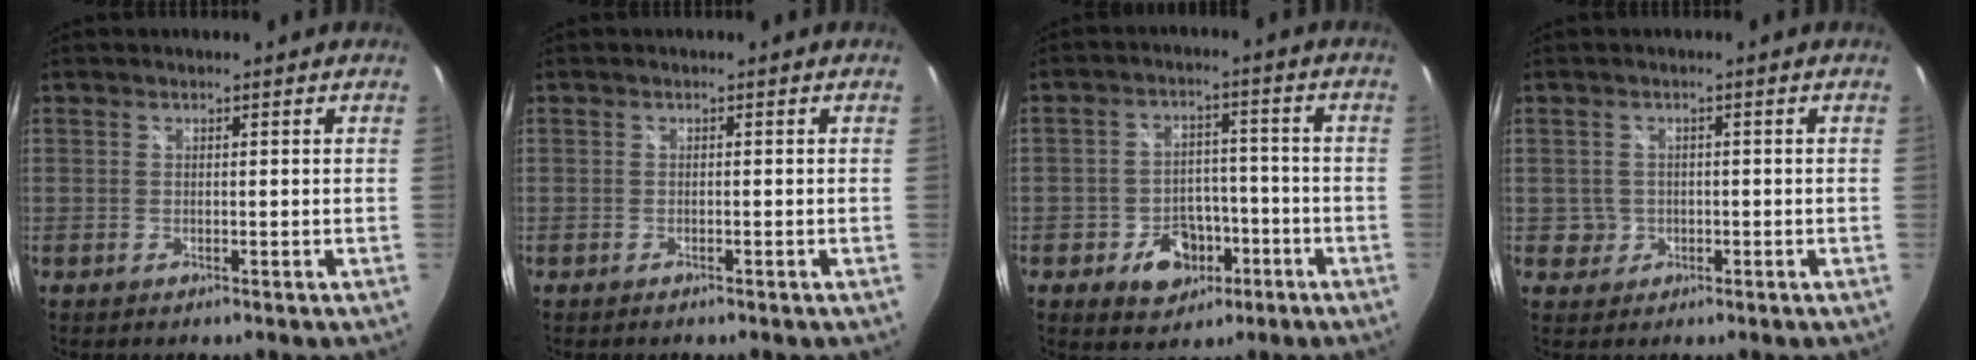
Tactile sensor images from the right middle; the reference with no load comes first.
{"total": 0.7, "force": [-0.6, 0.2, 0.2], "torque": [-0.004, -0.003, -0.012]}
{"total": 8.5, "force": [-4.1, 6.6, 3.7], "torque": [-0.083, 0.017, -0.046]}
{"total": 2.7, "force": [-0.4, 2.7, 0.2], "torque": [-0.003, 0.003, -0.003]}